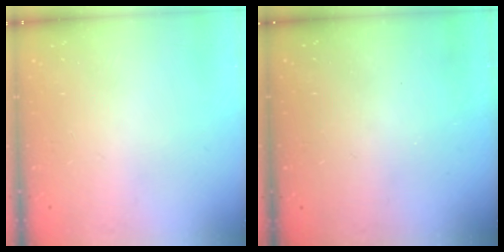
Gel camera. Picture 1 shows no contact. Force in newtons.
{"total": 3.1, "press": 3.1, "slide": 0.1}